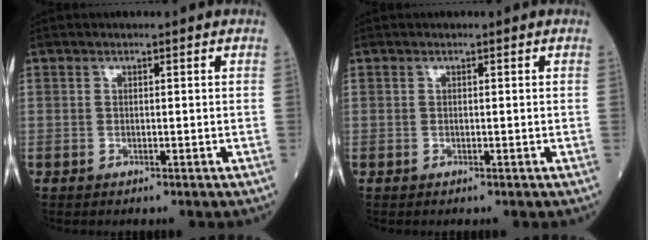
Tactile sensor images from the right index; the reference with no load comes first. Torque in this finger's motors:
{"motor_torque": [-0.26, -0.07, 0.02, -0.01]}